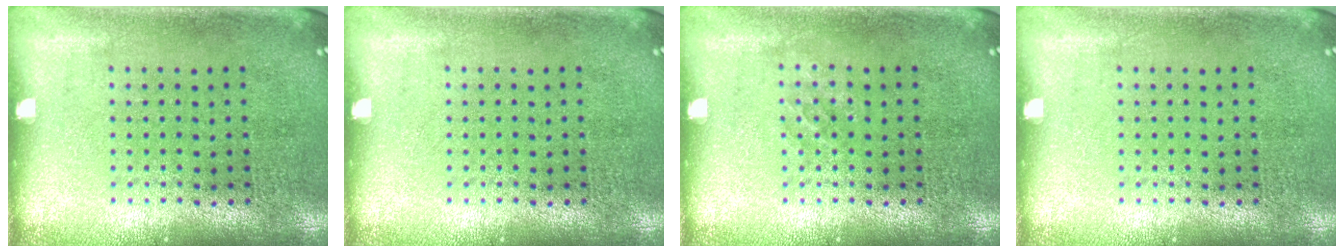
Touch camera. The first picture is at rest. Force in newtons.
{"total": 0.0}
{"total": 0.8, "press": 0.8, "slide": 0.2}
{"total": 0.0}